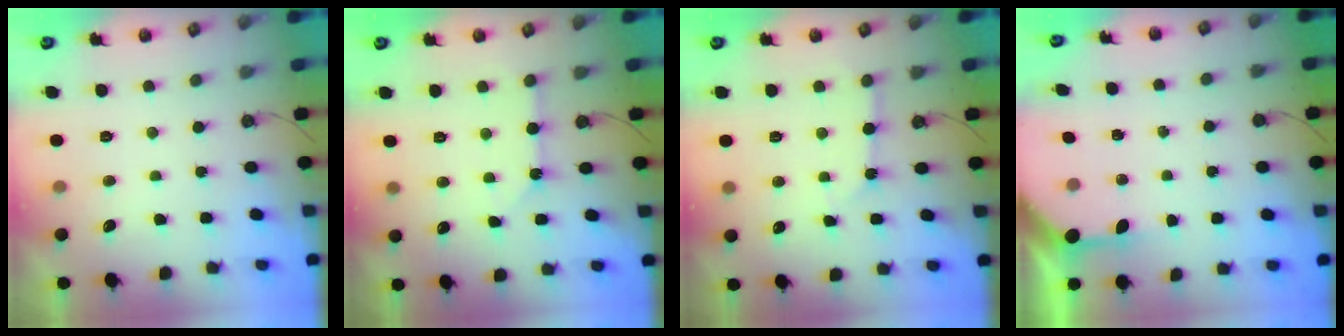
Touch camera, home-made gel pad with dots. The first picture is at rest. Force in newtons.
{"total": 2.5, "press": 2.5, "slide": 0.3}
{"total": 2.6, "press": 2.6, "slide": 0.3}
{"total": 5.1, "press": 5.1, "slide": 0.4}